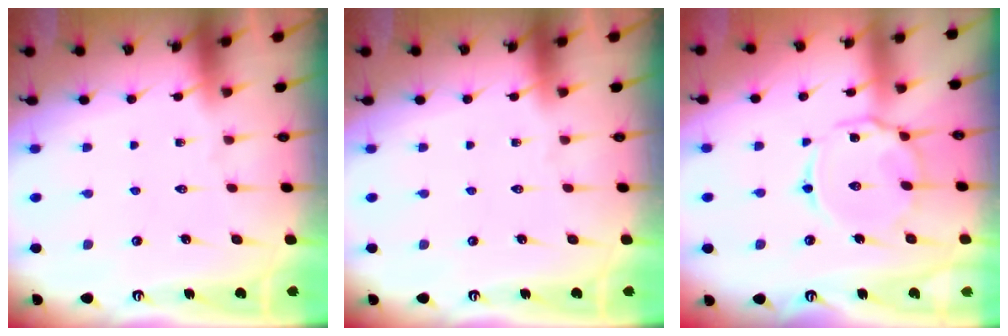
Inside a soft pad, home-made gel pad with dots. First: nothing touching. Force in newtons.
{"total": 0.0}
{"total": 10.0, "press": 10.0, "slide": 0.8}